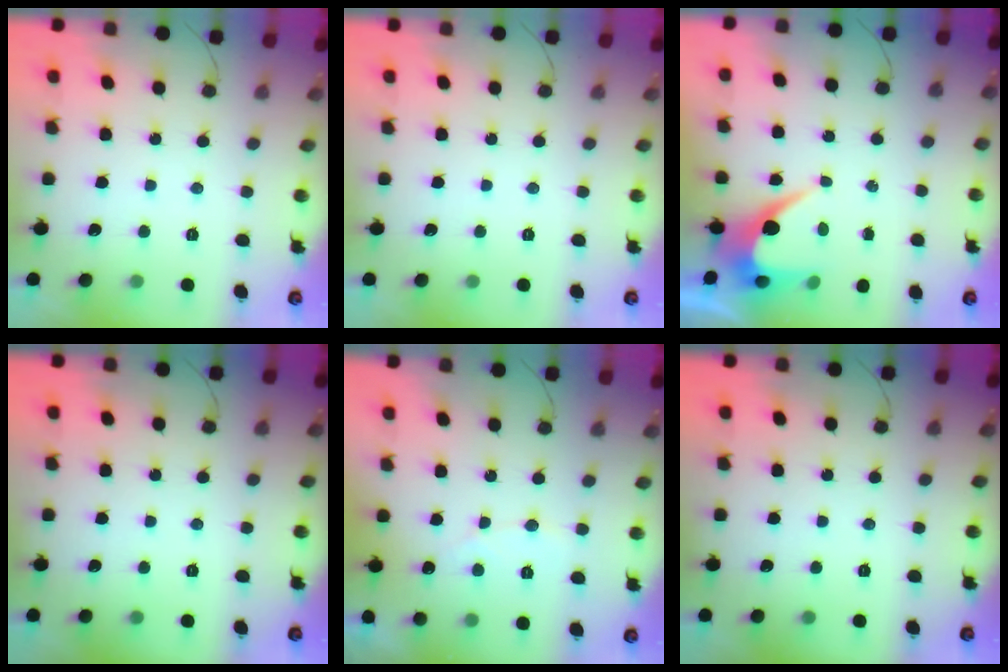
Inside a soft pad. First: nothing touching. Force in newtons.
{"total": 0.0}
{"total": 6.8, "press": 6.8, "slide": 0.5}
{"total": 0.0}
{"total": 3.5, "press": 3.5, "slide": 0.2}
{"total": 0.0}